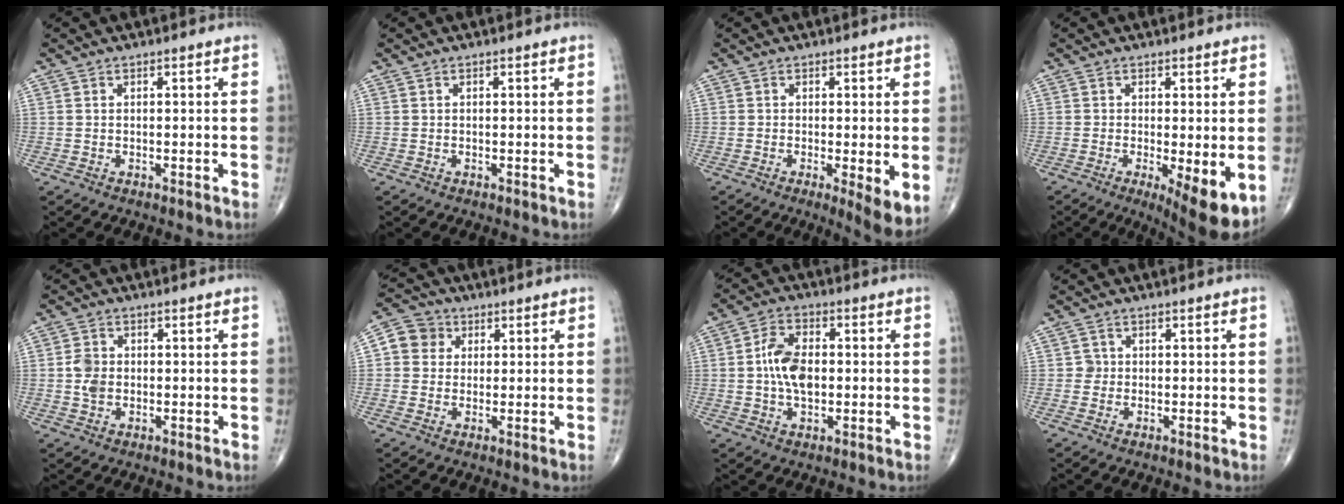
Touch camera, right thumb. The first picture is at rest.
{"total": 0.0}
{"total": 5.4, "force": [-0.7, 1.2, 5.2], "torque": [-0.084, -0.019, -0.015]}
{"total": 8.9, "force": [-2.2, 2.5, 8.2], "torque": [-0.116, -0.024, -0.029]}
{"total": 3.7, "force": [-0.2, 2.9, 2.3], "torque": [-0.041, 0.003, -0.005]}
{"total": 6.4, "force": [1.4, 5.9, 2.0], "torque": [-0.013, 0.006, 0.014]}
{"total": 8.3, "force": [-0.1, 4.9, 6.7], "torque": [-0.119, 0.010, -0.007]}
{"total": 1.4, "force": [-0.1, 1.4, 0.1], "torque": [0.007, 0.005, -0.004]}